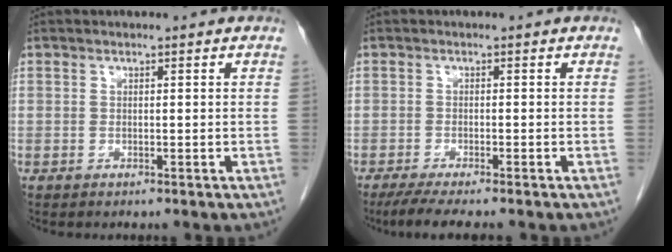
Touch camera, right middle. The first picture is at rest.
{"total": 5.3, "force": [-4.3, 0.1, 3.2], "torque": [-0.051, -0.013, -0.070]}